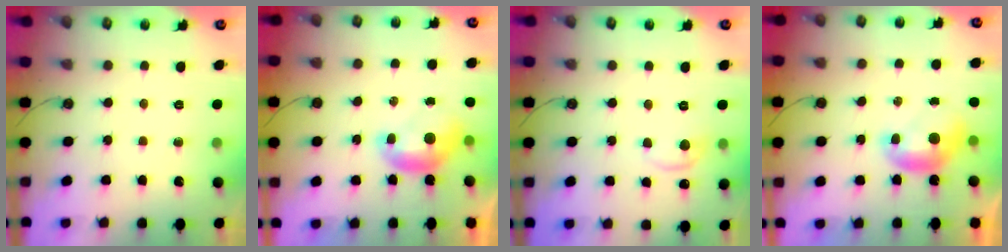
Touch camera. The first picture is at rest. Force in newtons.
{"total": 0.0}
{"total": 0.0}
{"total": 0.0}